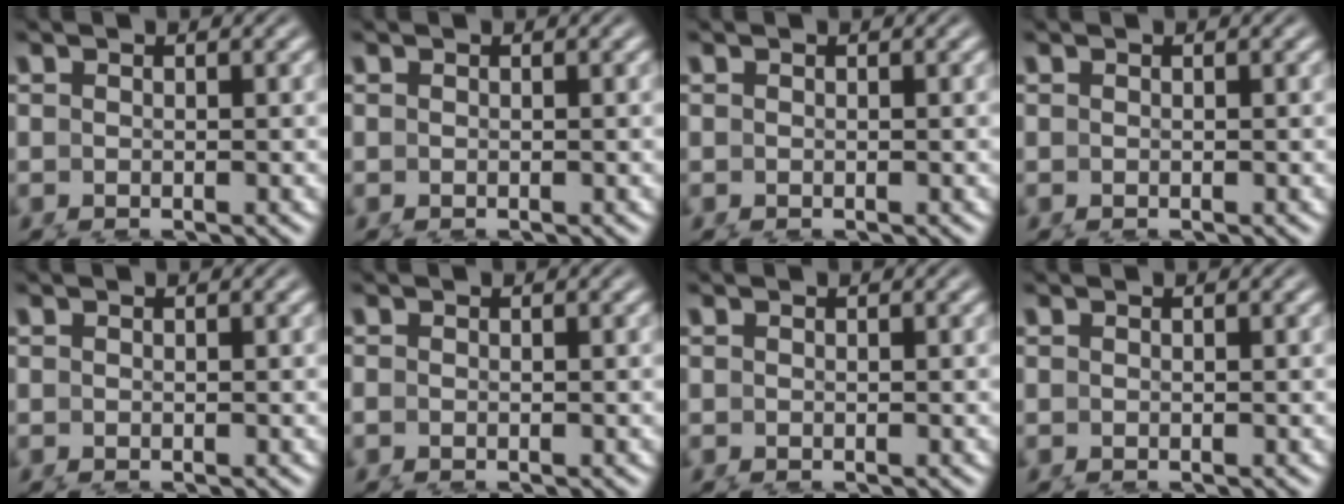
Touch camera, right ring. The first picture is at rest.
{"total": 0.0}
{"total": 0.0}
{"total": 0.0}
{"total": 0.0}
{"total": 0.0}
{"total": 0.0}
{"total": 0.0}